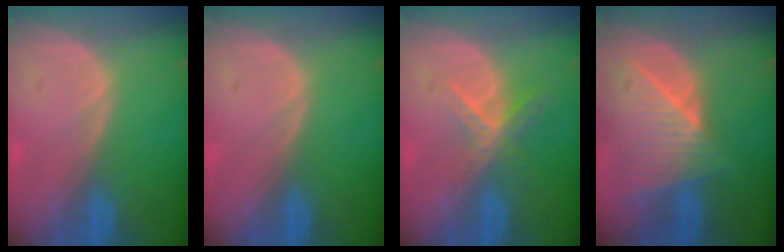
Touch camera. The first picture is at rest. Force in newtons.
{"total": 0.0}
{"total": 5.6, "press": 4.9, "slide": 2.7}
{"total": 9.0, "press": 8.1, "slide": 4.1}